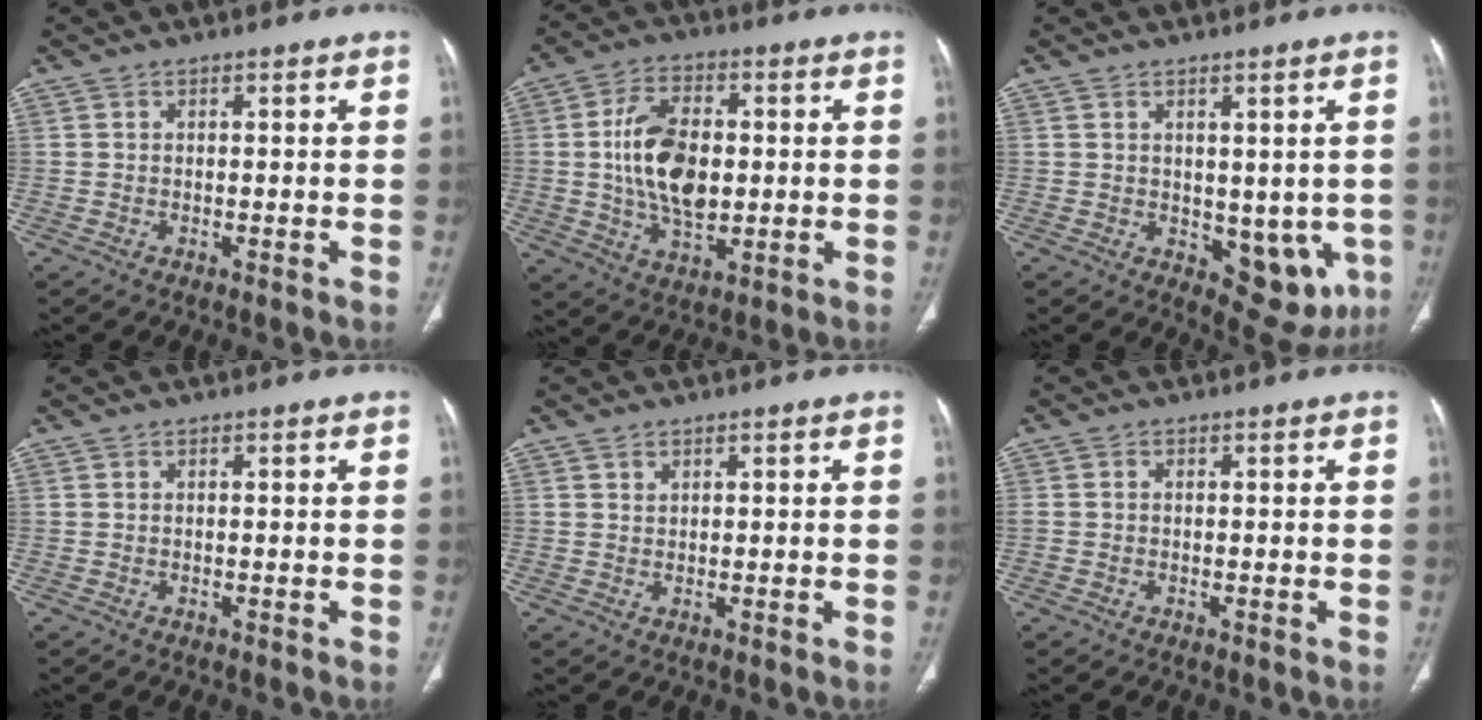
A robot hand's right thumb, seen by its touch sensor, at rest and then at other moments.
{"total": 14.0, "force": [0.6, 8.3, 11.3], "torque": [-0.189, 0.002, 0.013]}
{"total": 9.2, "force": [-1.1, 5.6, 7.2], "torque": [-0.048, -0.017, 0.003]}
{"total": 0.0}
{"total": 1.0, "force": [0.7, 0.6, 0.3], "torque": [0.000, -0.005, 0.012]}
{"total": 0.7, "force": [0.0, 0.6, 0.4], "torque": [-0.005, 0.004, 0.001]}